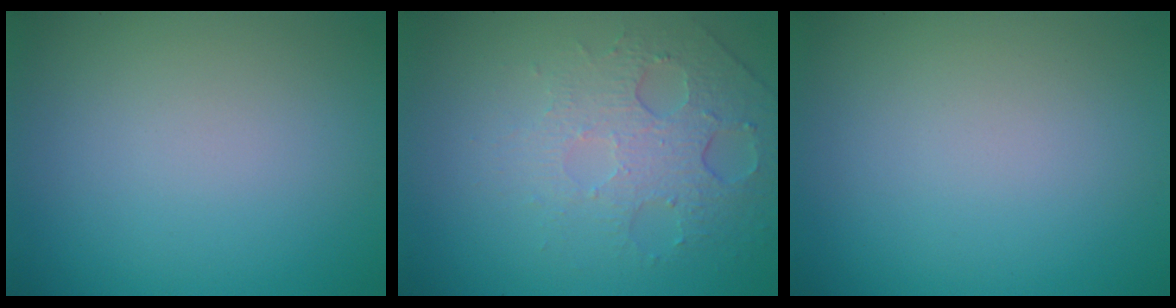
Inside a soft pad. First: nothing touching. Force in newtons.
{"total": 5.0, "press": 3.3, "slide": 3.8}
{"total": 0.0}